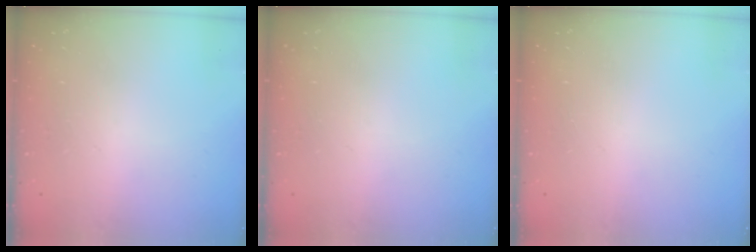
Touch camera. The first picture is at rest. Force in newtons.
{"total": 0.0}
{"total": 0.0}